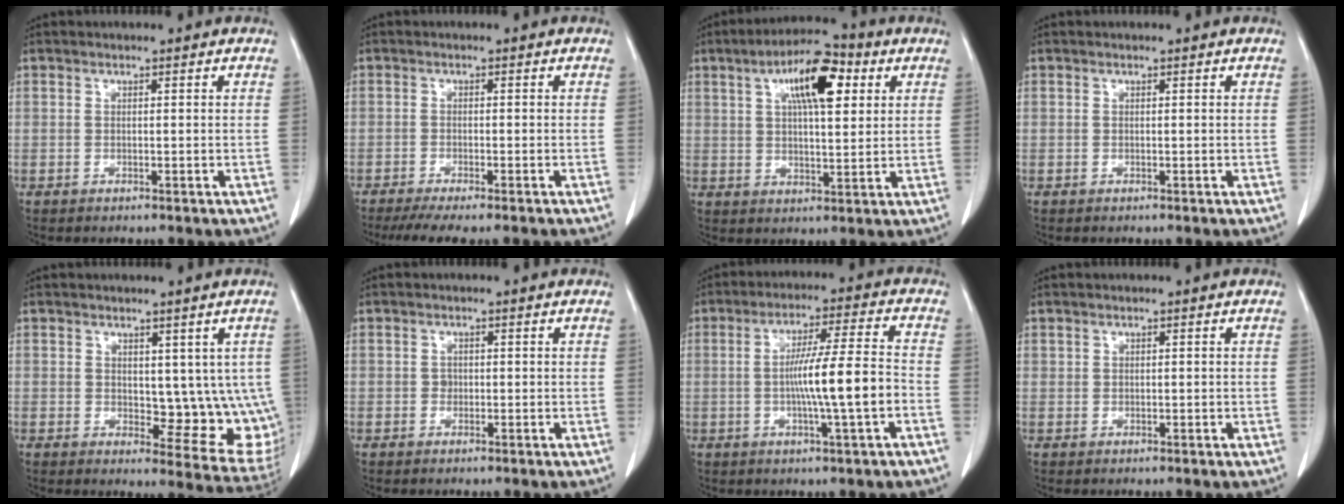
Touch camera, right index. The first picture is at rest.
{"total": 8.0, "force": [-6.8, 0.5, 4.2], "torque": [-0.053, -0.012, -0.102]}
{"total": 11.3, "force": [4.5, 3.4, 9.8], "torque": [-0.169, 0.024, 0.071]}
{"total": 0.0}
{"total": 10.0, "force": [1.0, 5.3, 8.4], "torque": [-0.075, -0.010, 0.025]}
{"total": 0.8, "force": [0.0, 0.8, 0.3], "torque": [0.002, 0.006, 0.002]}
{"total": 9.9, "force": [-1.9, -0.5, 9.7], "torque": [-0.168, 0.003, -0.034]}
{"total": 0.5, "force": [0.4, 0.4, 0.1], "torque": [0.008, 0.003, 0.007]}